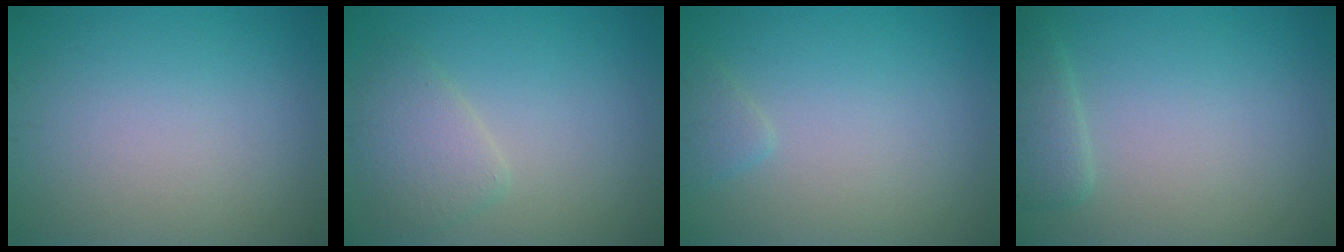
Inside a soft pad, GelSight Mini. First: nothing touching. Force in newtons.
{"total": 2.9, "press": 2.9, "slide": 0.2}
{"total": 1.1, "press": 1.1, "slide": 0.1}
{"total": 2.1, "press": 2.1, "slide": 0.2}